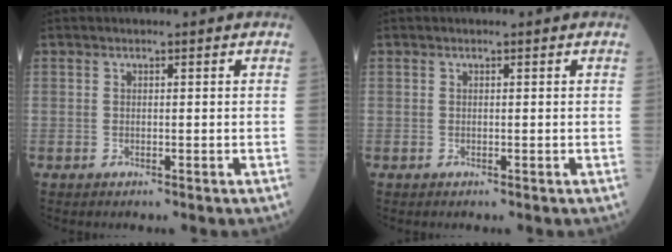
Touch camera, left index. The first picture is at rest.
{"total": 0.0}